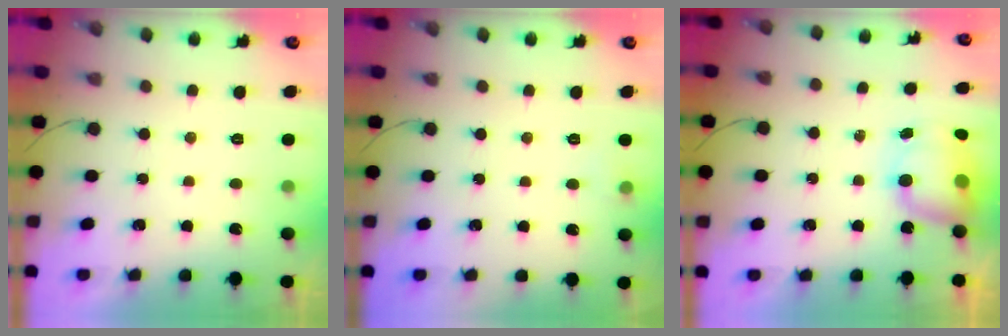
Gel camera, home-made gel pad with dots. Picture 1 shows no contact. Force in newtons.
{"total": 4.8, "press": 4.7, "slide": 1.2}
{"total": 7.9, "press": 7.8, "slide": 1.4}